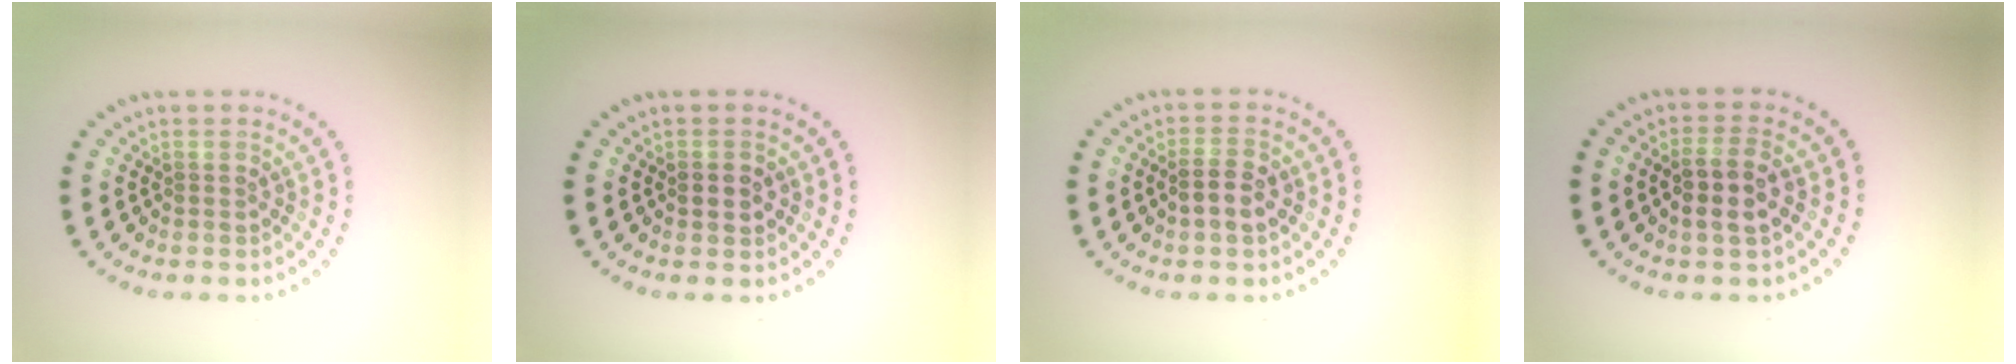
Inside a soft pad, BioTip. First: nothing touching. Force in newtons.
{"total": 2.0, "press": 2.0, "slide": 0.2}
{"total": 2.5, "press": 2.5, "slide": 0.4}
{"total": 3.1, "press": 3.0, "slide": 0.9}